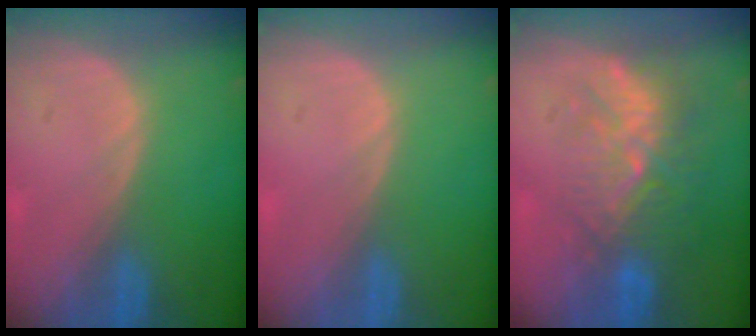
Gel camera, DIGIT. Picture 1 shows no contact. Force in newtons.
{"total": 0.0}
{"total": 9.2, "press": 8.6, "slide": 3.4}